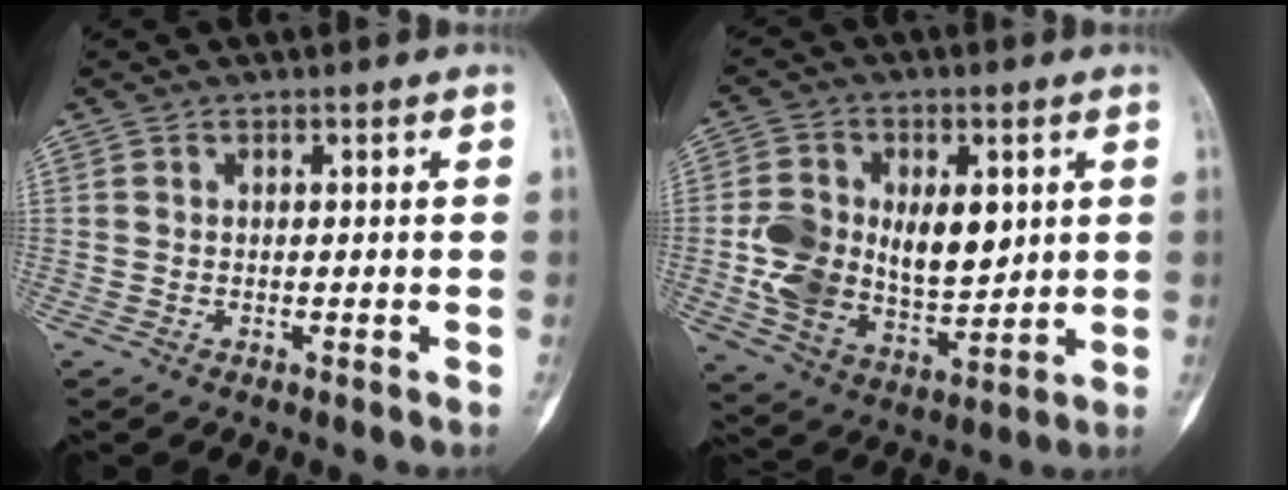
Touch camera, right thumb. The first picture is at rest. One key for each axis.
{"total": 16.9, "fx": 1.8, "fy": 11.0, "fz": 12.7, "tx": -0.196, "ty": -0.011, "tz": 0.044}